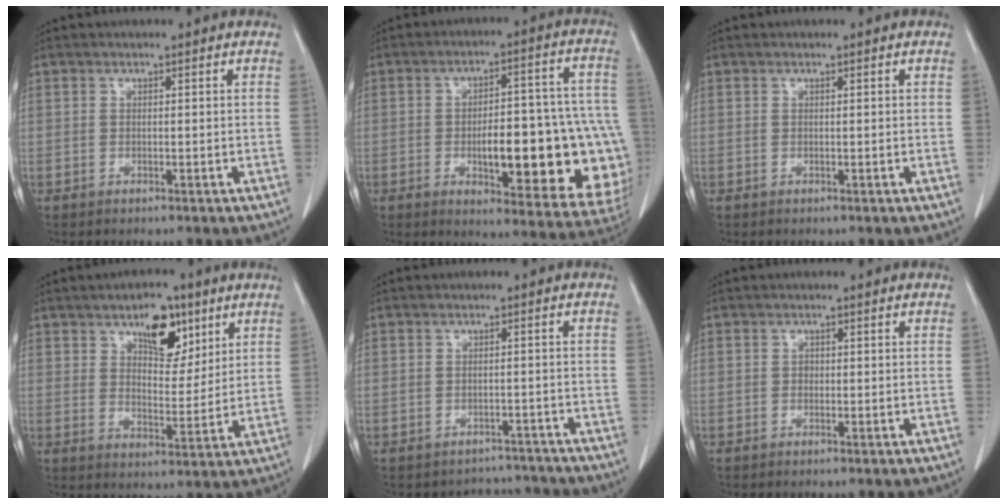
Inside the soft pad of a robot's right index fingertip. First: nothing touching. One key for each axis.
{"total": 22.2, "fx": -4.3, "fy": 6.4, "fz": 20.8, "tx": -0.193, "ty": 0.026, "tz": -0.031}
{"total": 0.0}
{"total": 8.8, "fx": 5.1, "fy": 4.1, "fz": 5.9, "tx": -0.088, "ty": 0.005, "tz": 0.083}
{"total": 4.0, "fx": -3.5, "fy": 1.4, "fz": -1.3, "tx": 0.017, "ty": 0.026, "tz": -0.043}
{"total": 0.6, "fx": 0.0, "fy": 0.5, "fz": 0.3, "tx": -0.001, "ty": 0.002, "tz": -0.001}